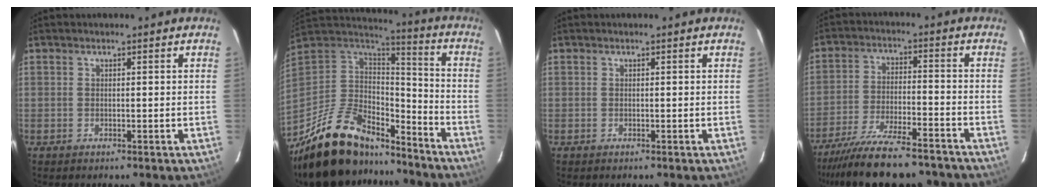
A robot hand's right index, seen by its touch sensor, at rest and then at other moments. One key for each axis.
{"total": 26.7, "fx": -19.8, "fy": 11.1, "fz": 14.0, "tx": -0.284, "ty": -0.002, "tz": -0.318}
{"total": 0.0}
{"total": 20.0, "fx": -17.3, "fy": 4.4, "fz": 8.9, "tx": -0.177, "ty": -0.031, "tz": -0.261}